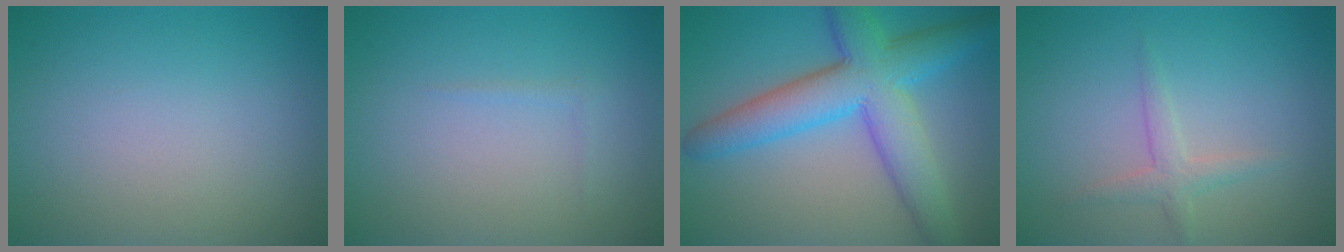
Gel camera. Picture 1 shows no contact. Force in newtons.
{"total": 0.5, "press": 0.5, "slide": 0.1}
{"total": 8.3, "press": 8.3, "slide": 0.2}
{"total": 1.7, "press": 1.7, "slide": 0.1}